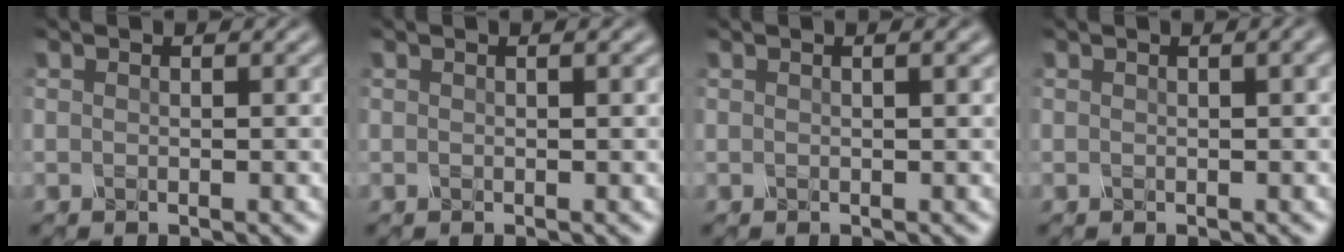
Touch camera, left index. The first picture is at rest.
{"total": 2.0, "force": [0.8, 1.0, 1.6], "torque": [-0.009, 0.016, -0.007]}
{"total": 3.0, "force": [1.1, 1.5, 2.3], "torque": [-0.011, 0.025, -0.003]}
{"total": 4.9, "force": [1.8, 2.5, 3.8], "torque": [-0.020, 0.042, 0.001]}